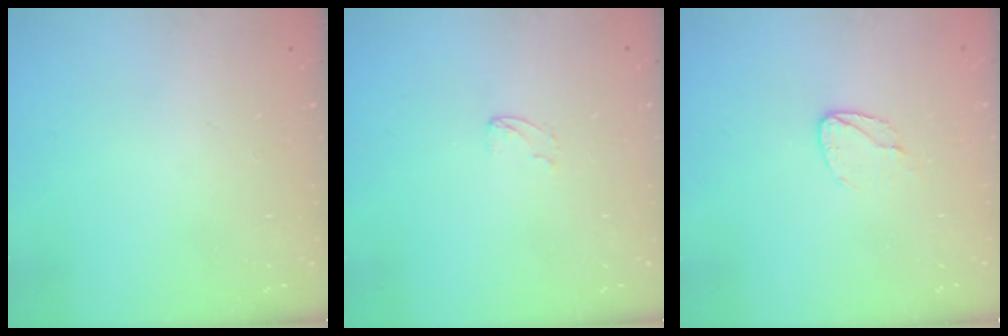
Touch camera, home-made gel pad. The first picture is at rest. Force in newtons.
{"total": 2.4, "press": 2.4, "slide": 0.2}
{"total": 5.0, "press": 5.0, "slide": 0.5}